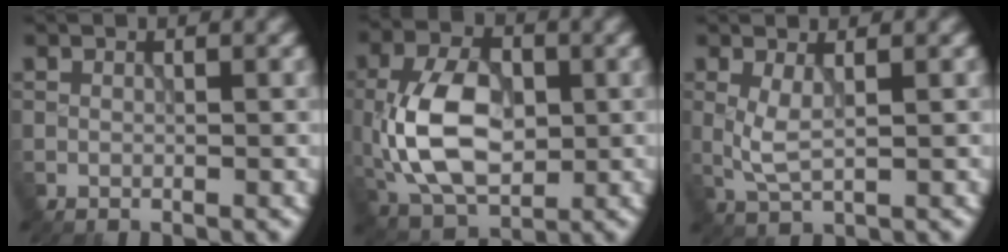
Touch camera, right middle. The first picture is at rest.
{"total": 9.0, "force": [-0.7, 5.5, 7.1], "torque": [-0.147, 0.006, -0.018]}
{"total": 2.4, "force": [0.4, 0.7, 2.2], "torque": [-0.056, -0.002, 0.011]}